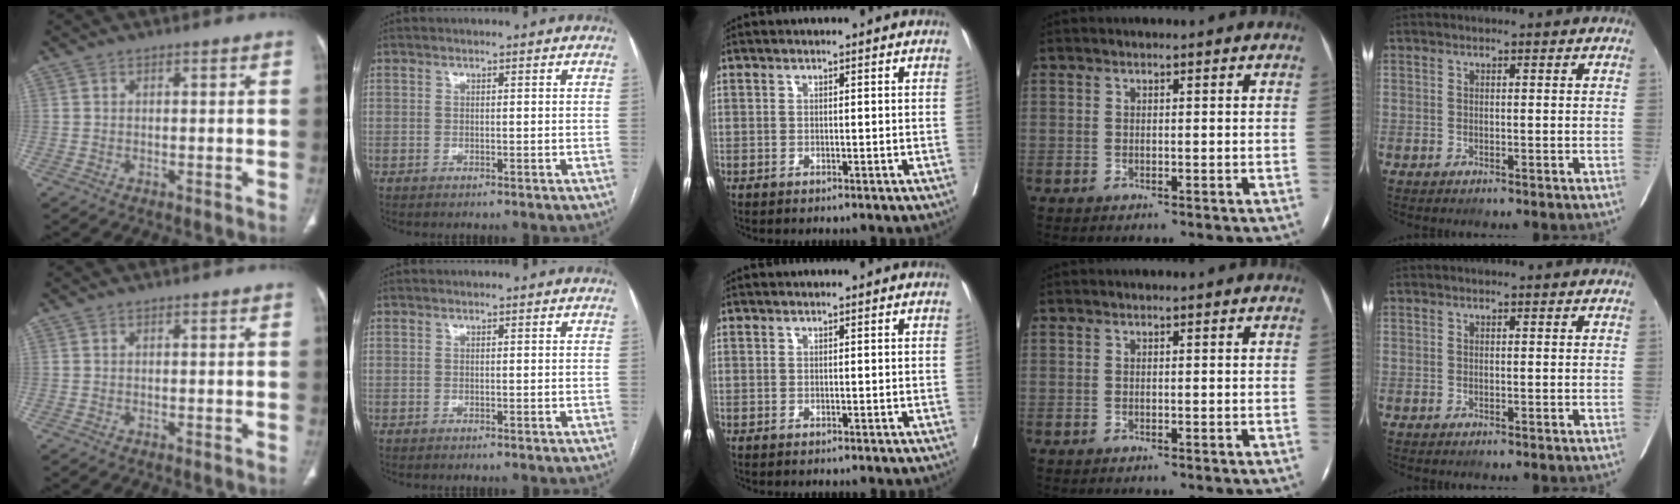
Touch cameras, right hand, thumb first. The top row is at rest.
{}